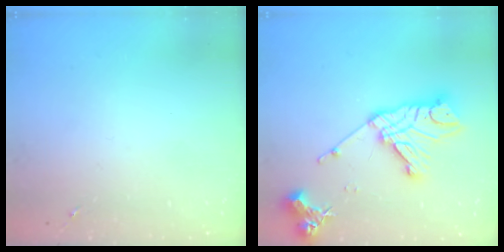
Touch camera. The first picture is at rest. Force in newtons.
{"total": 17.7, "press": 17.6, "slide": 1.3}